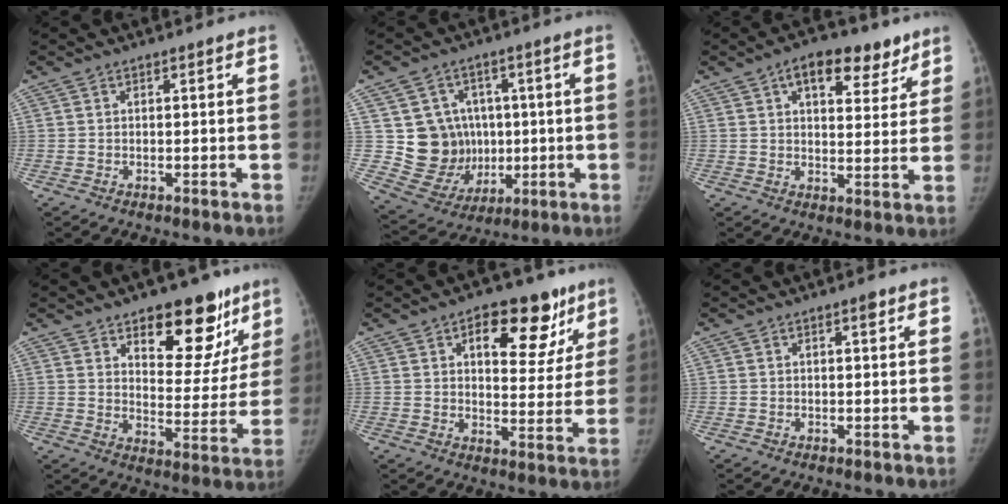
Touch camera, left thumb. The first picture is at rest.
{"total": 13.5, "force": [1.0, 12.4, 5.2], "torque": [-0.038, 0.003, 0.046]}
{"total": 11.9, "force": [6.7, 6.3, 7.6], "torque": [-0.069, -0.017, 0.095]}
{"total": 17.2, "force": [10.7, 8.7, 10.2], "torque": [-0.061, -0.063, 0.153]}
{"total": 14.6, "force": [7.6, 7.9, 9.7], "torque": [-0.068, -0.023, 0.103]}
{"total": 1.0, "force": [0.5, 0.3, 0.8], "torque": [-0.008, 0.000, 0.007]}